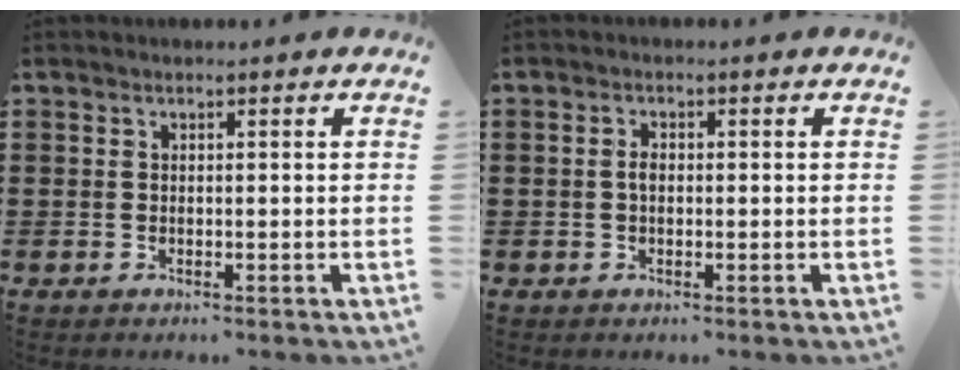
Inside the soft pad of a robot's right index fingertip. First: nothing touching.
{"total": 1.7, "force": [-0.1, 0.9, 1.5], "torque": [-0.036, 0.001, -0.005]}